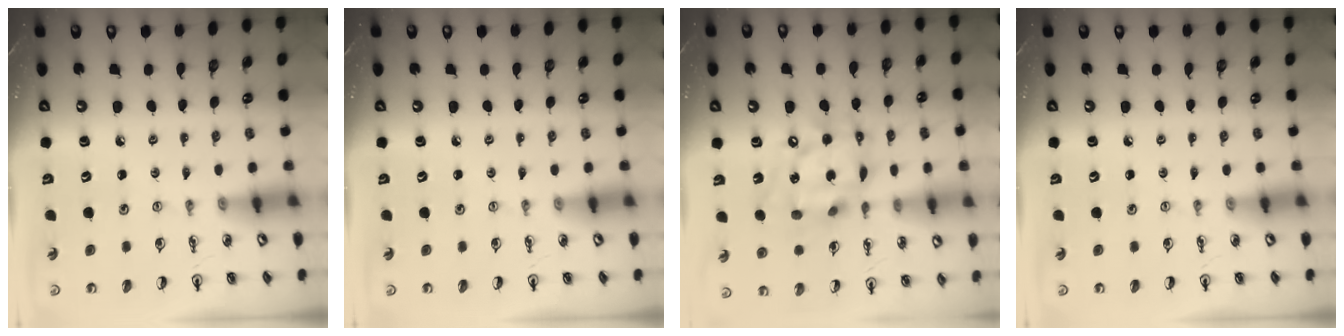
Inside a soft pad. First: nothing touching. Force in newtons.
{"total": 0.0}
{"total": 16.0, "press": 16.0, "slide": 1.2}
{"total": 0.0}